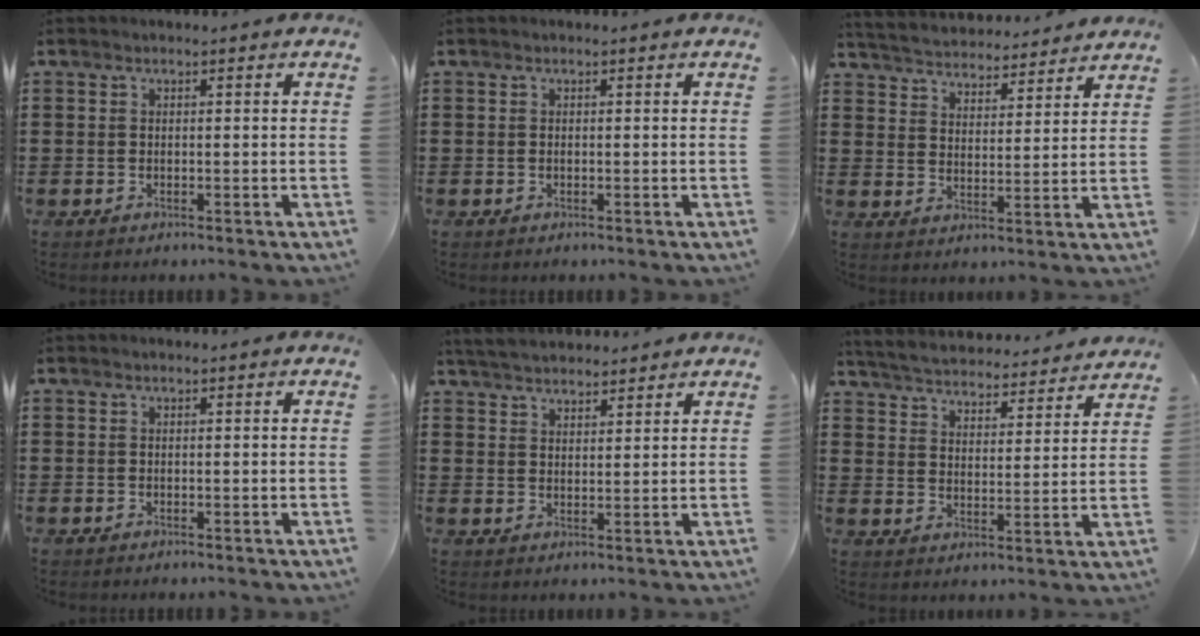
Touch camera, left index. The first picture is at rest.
{"total": 0.0}
{"total": 4.1, "force": [4.1, 0.2, -0.3], "torque": [-0.018, -0.030, 0.068]}
{"total": 0.0}
{"total": 4.0, "force": [3.9, 0.7, 0.5], "torque": [-0.023, -0.008, 0.073]}
{"total": 4.3, "force": [4.3, 0.0, 0.1], "torque": [-0.027, -0.034, 0.069]}